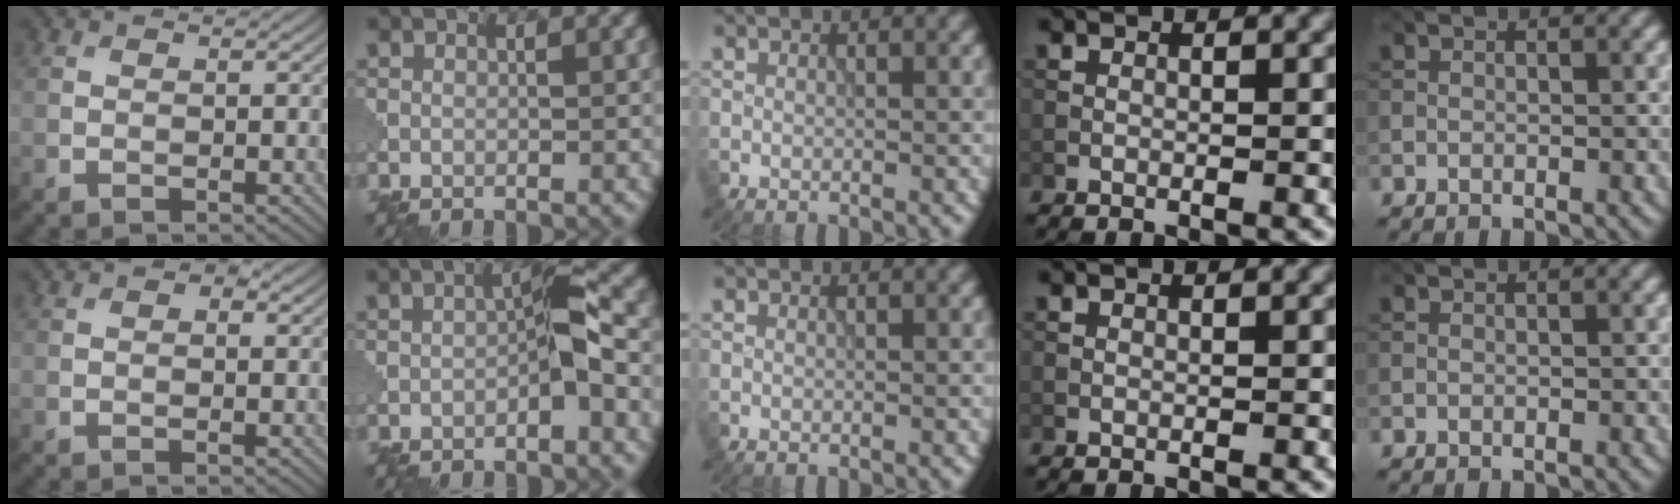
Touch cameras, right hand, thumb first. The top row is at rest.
{"thumb": {"total": 1.4, "force": [0.6, 0.9, 0.9], "torque": [-0.010, -0.003, 0.002]}, "index": {"total": 2.9, "force": [-1.0, 0.6, 2.7], "torque": [-0.045, 0.013, -0.020]}}